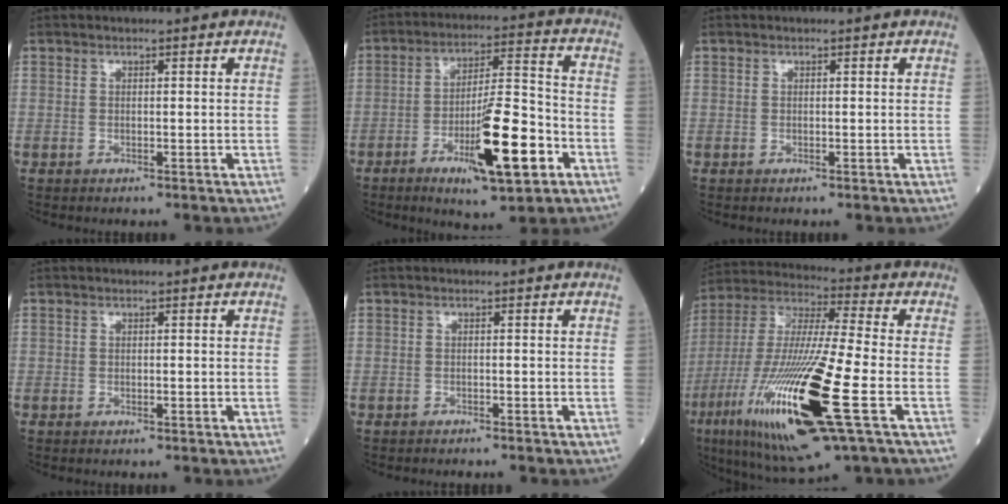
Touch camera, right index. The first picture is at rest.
{"total": 14.2, "force": [-5.9, 2.2, 12.7], "torque": [-0.211, -0.007, -0.094]}
{"total": 0.0}
{"total": 0.0}
{"total": 1.3, "force": [-1.2, 0.0, 0.4], "torque": [-0.007, 0.000, -0.015]}
{"total": 25.0, "force": [-8.5, 2.5, 23.3], "torque": [-0.503, -0.050, -0.154]}